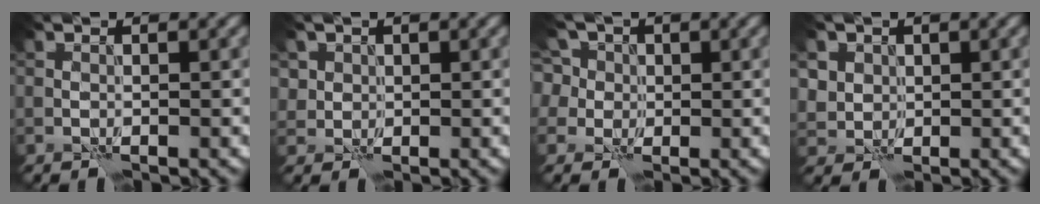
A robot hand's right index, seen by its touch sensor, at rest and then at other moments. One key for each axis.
{"total": 2.1, "fx": 1.0, "fy": 1.8, "fz": 0.4, "tx": -0.014, "ty": -0.007, "tz": 0.034}
{"total": 6.9, "fx": 2.9, "fy": 5.5, "fz": 3.0, "tx": -0.058, "ty": 0.026, "tz": 0.018}
{"total": 3.7, "fx": 1.6, "fy": 3.1, "fz": 1.1, "tx": -0.037, "ty": 0.003, "tz": 0.037}